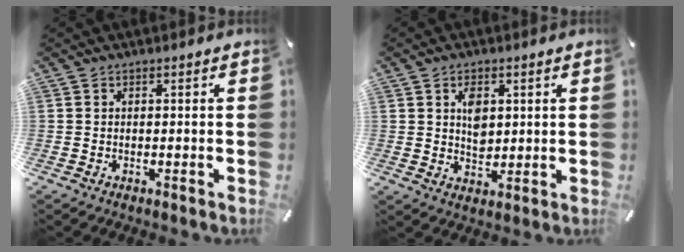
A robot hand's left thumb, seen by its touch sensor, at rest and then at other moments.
{"total": 5.2, "force": [1.4, 3.8, 3.2], "torque": [-0.039, -0.007, 0.018]}